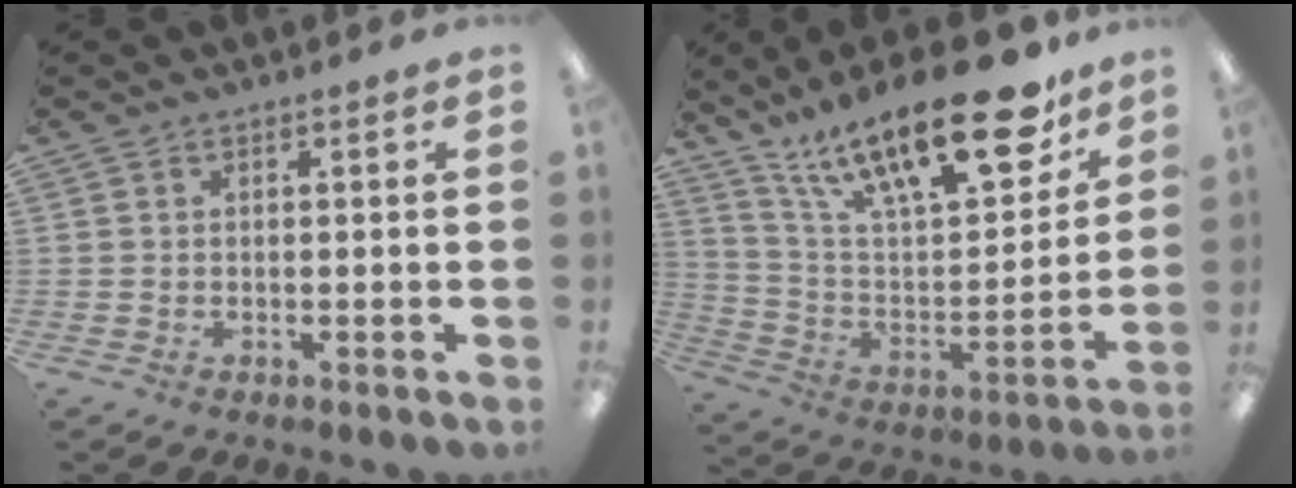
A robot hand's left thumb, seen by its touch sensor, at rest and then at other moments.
{"total": 26.7, "force": [17.0, 9.9, 18.0], "torque": [-0.279, -0.097, 0.287]}